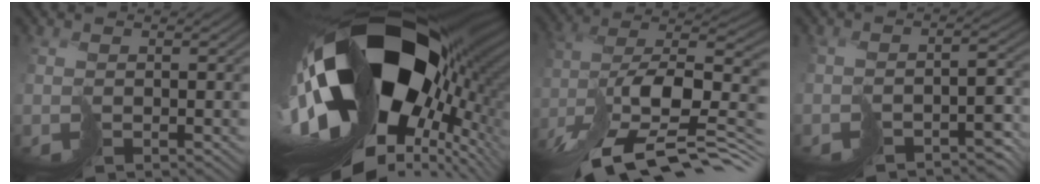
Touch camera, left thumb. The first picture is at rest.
{"total": 21.7, "force": [1.8, 12.9, 17.3], "torque": [-0.345, -0.078, 0.058]}
{"total": 14.8, "force": [-8.0, 6.1, 10.8], "torque": [-0.212, 0.006, -0.133]}
{"total": 5.5, "force": [-4.3, 2.4, 2.5], "torque": [-0.021, -0.012, -0.058]}